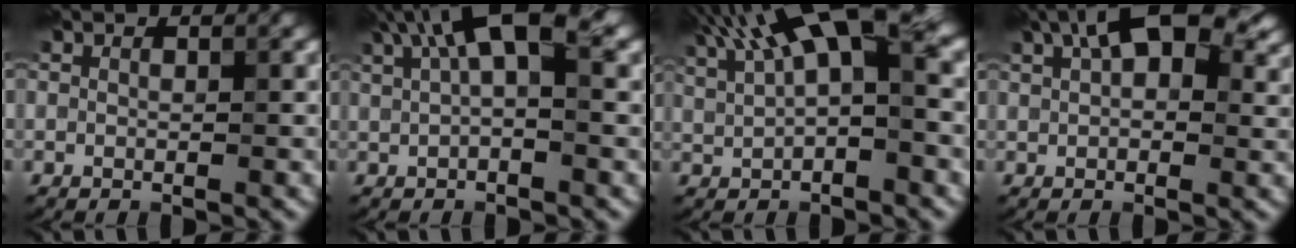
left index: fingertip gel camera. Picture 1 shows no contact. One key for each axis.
{"total": 6.3, "fx": 2.8, "fy": 2.0, "fz": 5.3, "tx": -0.087, "ty": 0.013, "tz": 0.040}
{"total": 9.5, "fx": 3.8, "fy": 3.2, "fz": 8.1, "tx": -0.145, "ty": 0.025, "tz": 0.061}
{"total": 8.8, "fx": 4.1, "fy": 4.5, "fz": 6.3, "tx": -0.092, "ty": 0.023, "tz": 0.053}